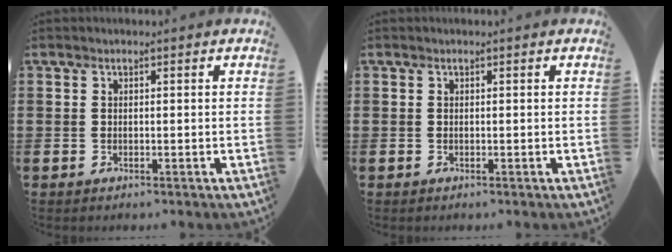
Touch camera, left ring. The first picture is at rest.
{"total": 0.0}